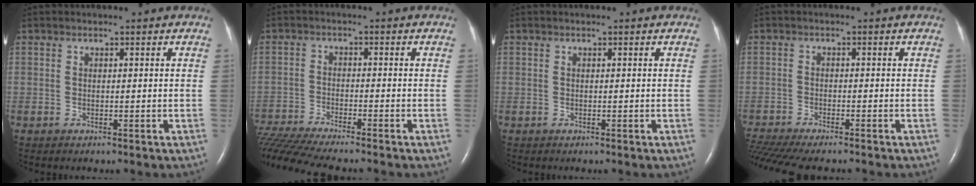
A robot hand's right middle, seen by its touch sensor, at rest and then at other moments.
{"total": 13.0, "force": [-11.6, -0.1, 5.8], "torque": [-0.108, -0.018, -0.198]}
{"total": 0.0}
{"total": 10.7, "force": [-9.3, 1.1, 5.0], "torque": [-0.089, -0.008, -0.148]}